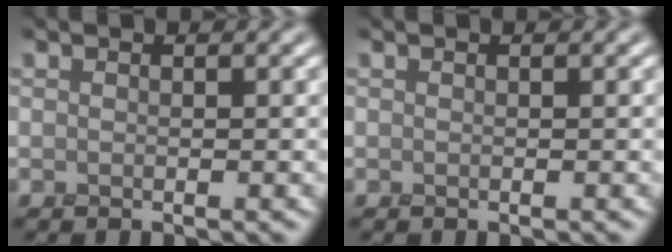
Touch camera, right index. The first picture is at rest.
{"total": 0.0}